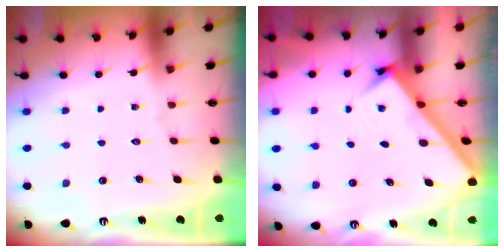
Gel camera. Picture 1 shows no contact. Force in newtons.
{"total": 2.9, "press": 2.9, "slide": 0.4}